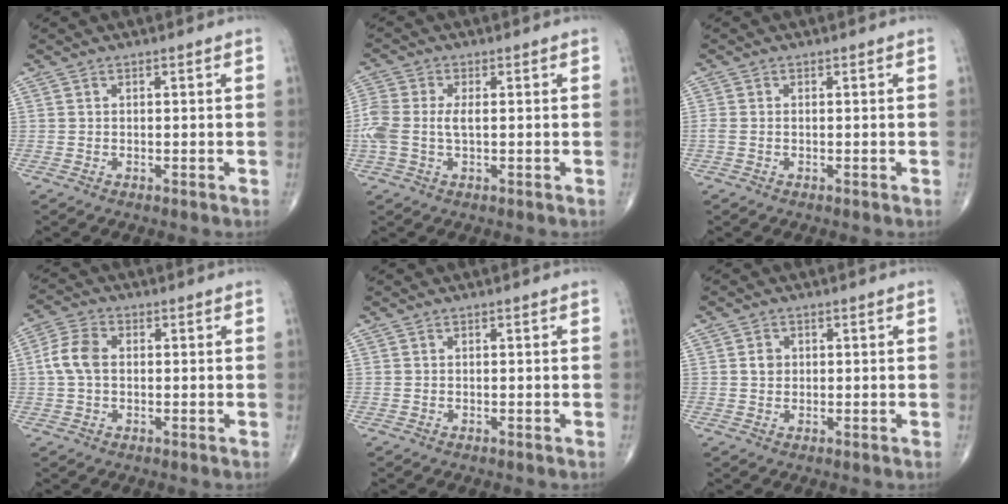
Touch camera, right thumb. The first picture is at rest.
{"total": 7.2, "force": [-0.1, 3.8, 6.2], "torque": [-0.171, 0.016, -0.001]}
{"total": 1.4, "force": [-0.2, 0.8, 1.1], "torque": [-0.034, 0.005, -0.002]}
{"total": 6.0, "force": [0.3, 4.0, 4.5], "torque": [-0.098, 0.015, -0.001]}
{"total": 0.0}
{"total": 2.0, "force": [0.3, 1.7, 1.0], "torque": [-0.009, 0.001, 0.005]}